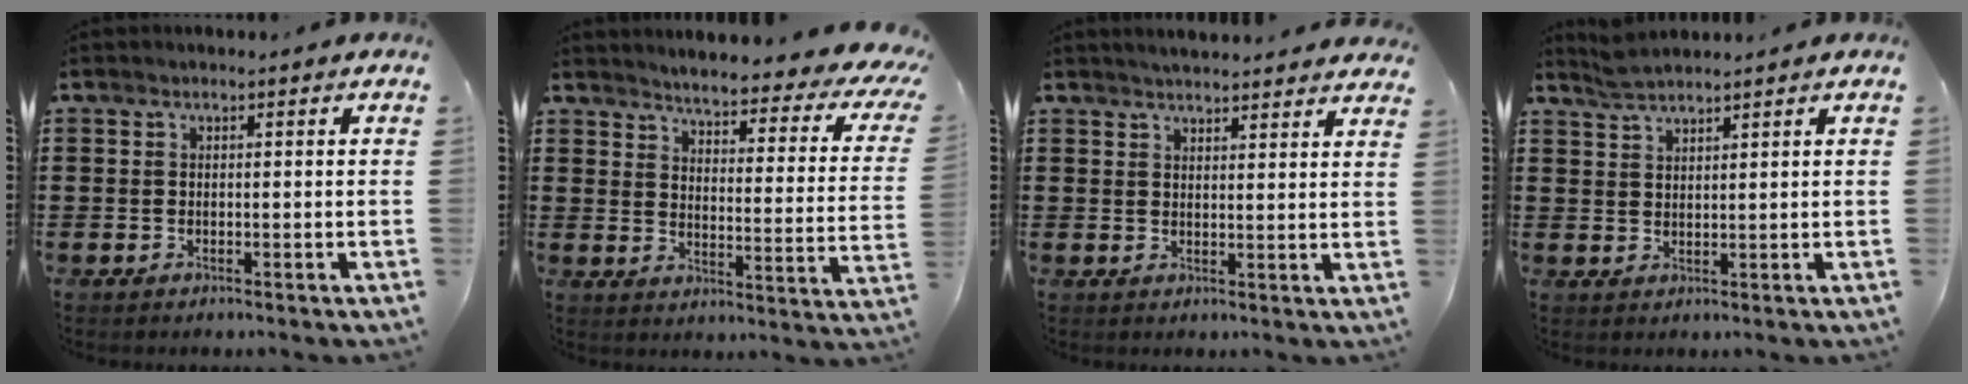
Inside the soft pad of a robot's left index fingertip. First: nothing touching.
{"total": 4.2, "force": [3.7, 0.0, 1.9], "torque": [-0.043, -0.041, 0.053]}
{"total": 2.8, "force": [2.8, -0.1, 0.2], "torque": [-0.011, -0.009, 0.050]}
{"total": 2.5, "force": [2.4, 0.2, 0.7], "torque": [-0.020, 0.001, 0.046]}